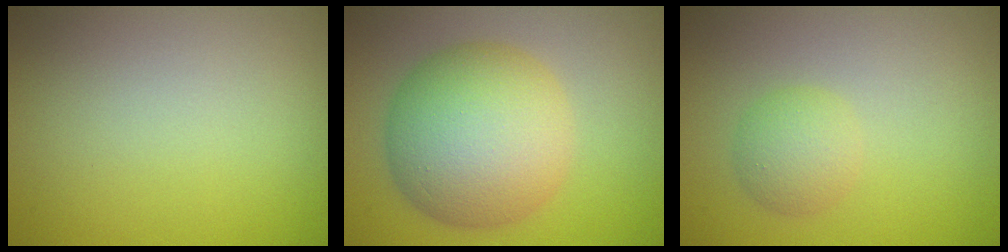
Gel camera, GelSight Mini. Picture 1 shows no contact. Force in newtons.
{"total": 10.4, "press": 10.4, "slide": 0.3}
{"total": 2.4, "press": 2.4, "slide": 0.2}